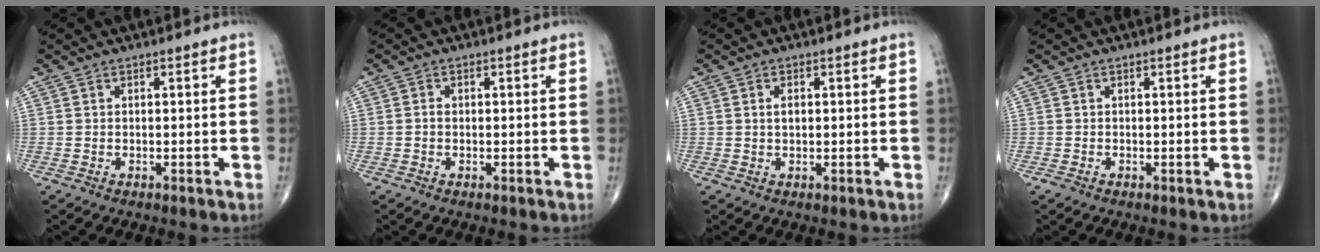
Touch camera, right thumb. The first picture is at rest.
{"total": 1.2, "force": [0.0, 1.0, 0.7], "torque": [-0.010, 0.004, -0.001]}
{"total": 1.9, "force": [0.4, 1.1, 1.5], "torque": [-0.025, -0.001, 0.008]}
{"total": 0.6, "force": [-0.3, 0.4, 0.4], "torque": [-0.010, -0.004, -0.008]}